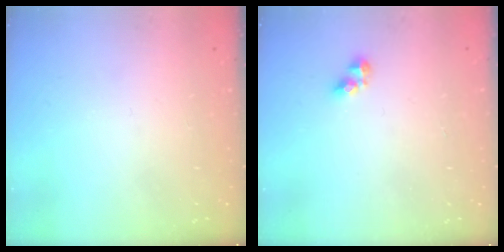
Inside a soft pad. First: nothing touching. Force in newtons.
{"total": 4.4, "press": 4.4, "slide": 0.3}